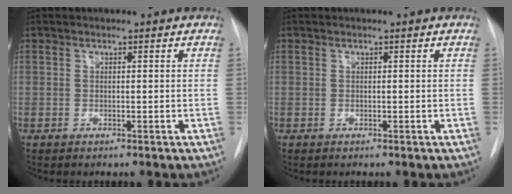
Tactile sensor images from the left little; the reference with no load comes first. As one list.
[{"total": 0.0}]